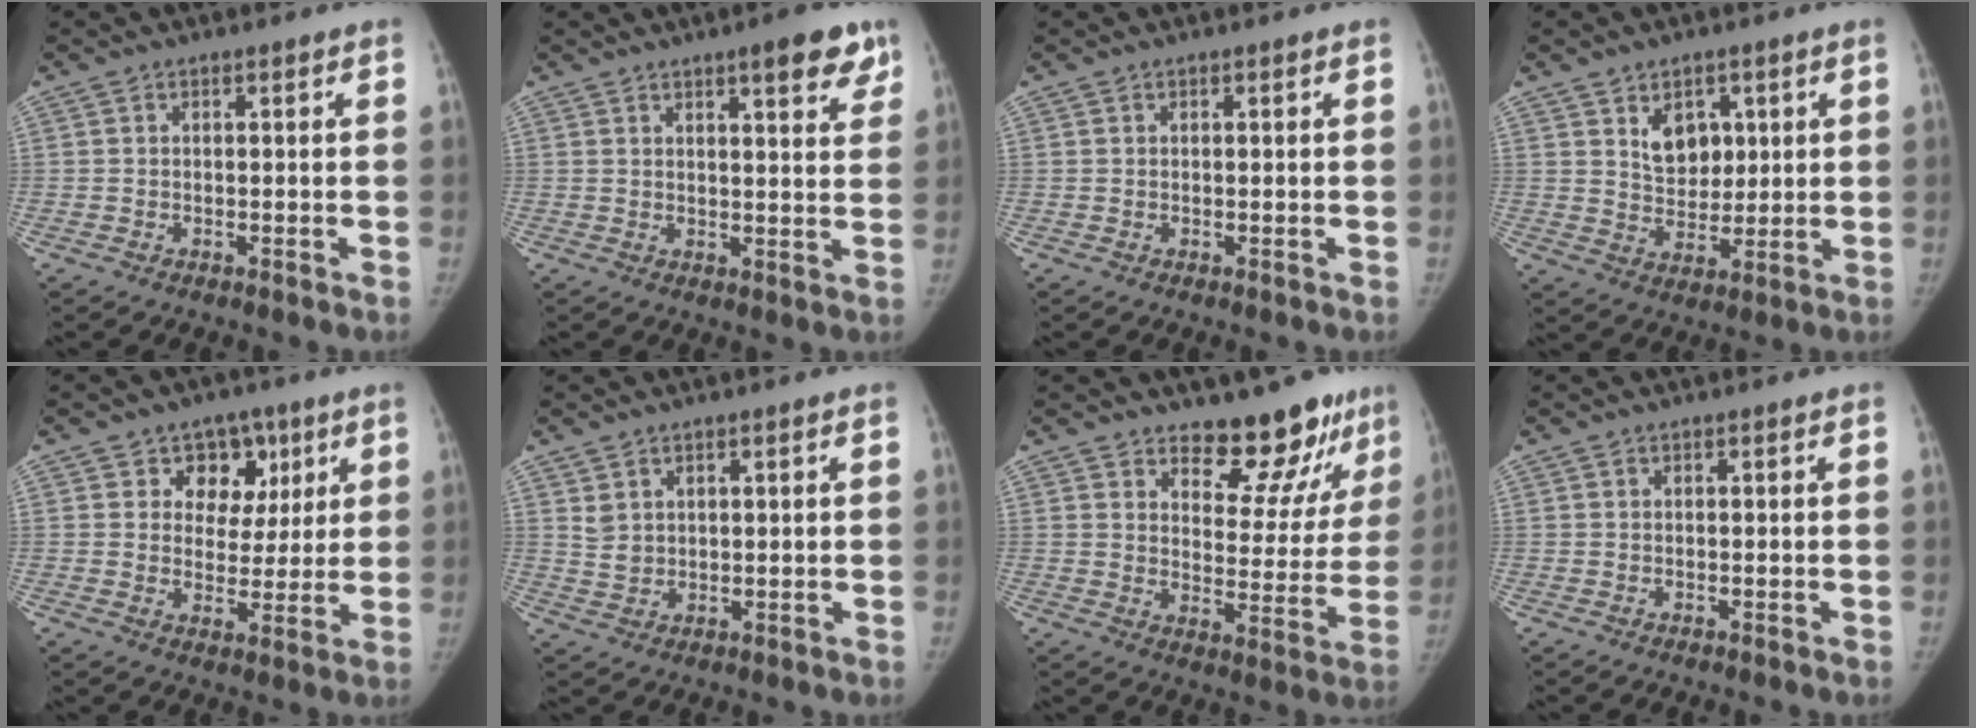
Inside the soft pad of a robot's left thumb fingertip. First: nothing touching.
{"total": 8.2, "force": [5.1, 2.2, 6.0], "torque": [-0.054, -0.022, 0.064]}
{"total": 0.0}
{"total": 7.3, "force": [2.8, 5.2, 4.2], "torque": [-0.032, -0.019, 0.051]}
{"total": 8.9, "force": [4.2, 7.3, 3.0], "torque": [0.005, -0.010, 0.060]}
{"total": 3.1, "force": [1.8, 2.2, 1.3], "torque": [-0.013, -0.013, 0.042]}
{"total": 13.6, "force": [11.3, 5.5, 5.4], "torque": [-0.015, -0.098, 0.154]}
{"total": 0.0}